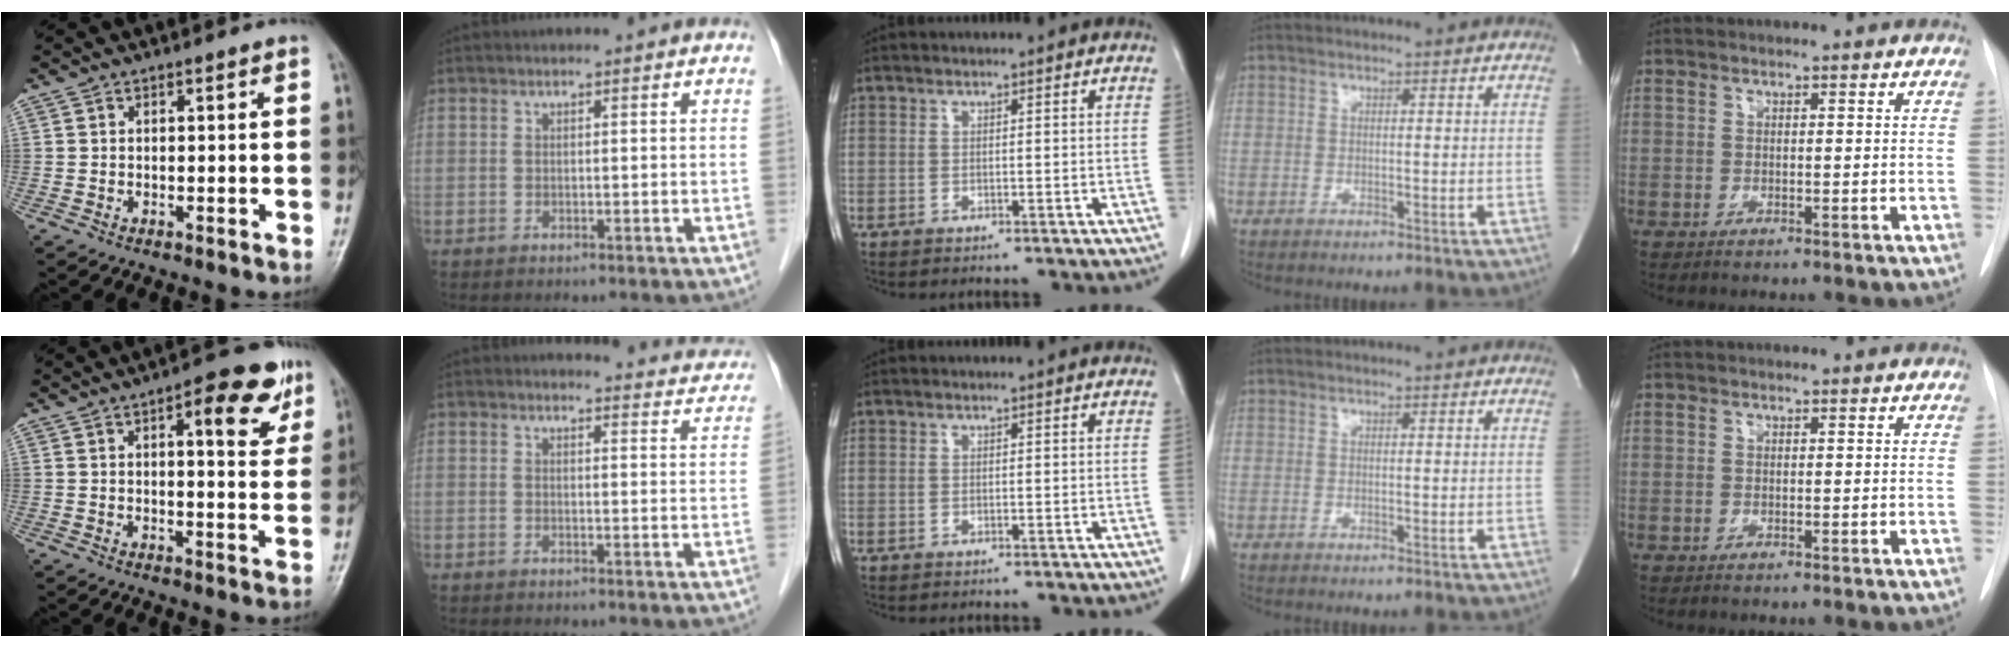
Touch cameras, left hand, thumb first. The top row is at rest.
{"thumb": {"total": 11.3, "force": [5.3, 4.0, 9.1], "torque": [-0.086, -0.014, 0.061]}, "index": {"total": 9.2, "force": [9.1, 1.5, 0.3], "torque": [0.028, -0.030, 0.072]}}